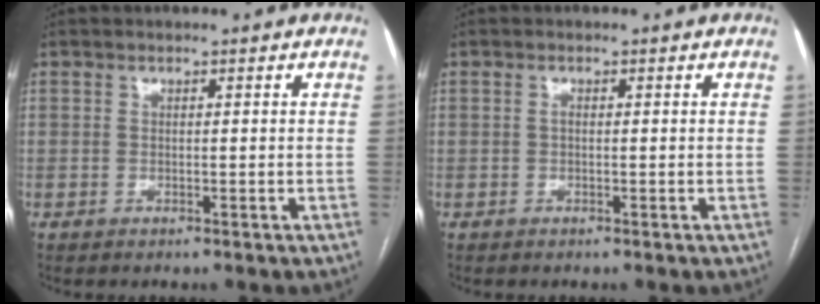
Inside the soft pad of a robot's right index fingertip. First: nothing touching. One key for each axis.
{"total": 0.6, "fx": 0.0, "fy": 0.3, "fz": 0.5, "tx": -0.012, "ty": 0.001, "tz": -0.002}